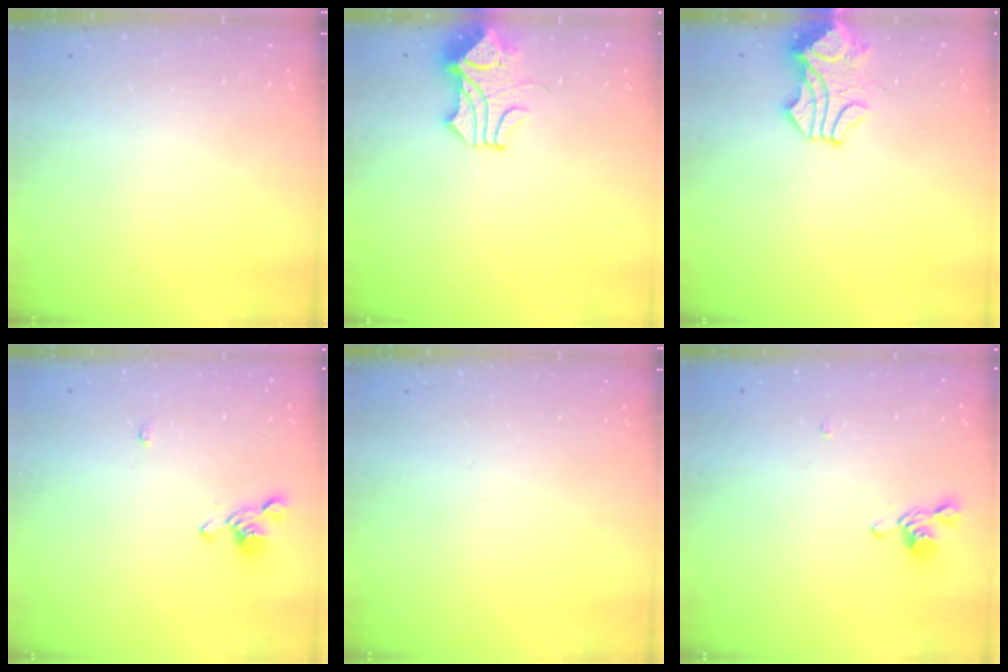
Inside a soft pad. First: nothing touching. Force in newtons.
{"total": 1.9, "press": 1.8, "slide": 0.7}
{"total": 1.7, "press": 1.5, "slide": 0.8}
{"total": 1.1, "press": 0.7, "slide": 0.9}
{"total": 0.0}
{"total": 3.6, "press": 3.6, "slide": 0.3}